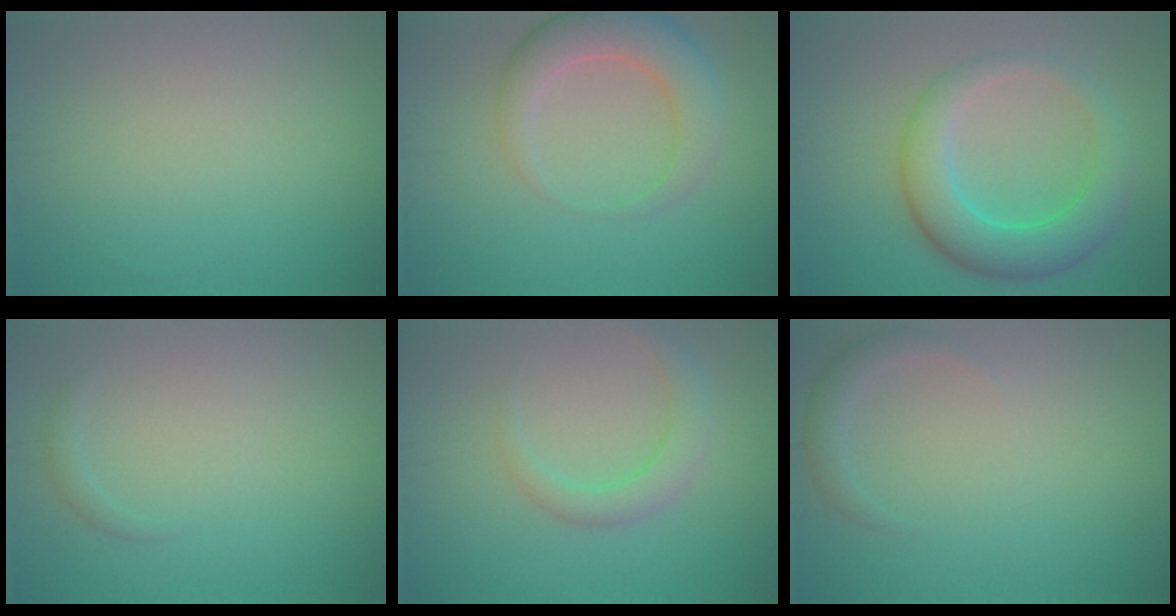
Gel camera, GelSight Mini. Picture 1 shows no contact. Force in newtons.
{"total": 5.3, "press": 5.3, "slide": 0.3}
{"total": 6.4, "press": 6.4, "slide": 0.2}
{"total": 0.8, "press": 0.8, "slide": 0.0}
{"total": 2.8, "press": 2.8, "slide": 0.1}
{"total": 1.6, "press": 1.6, "slide": 0.2}